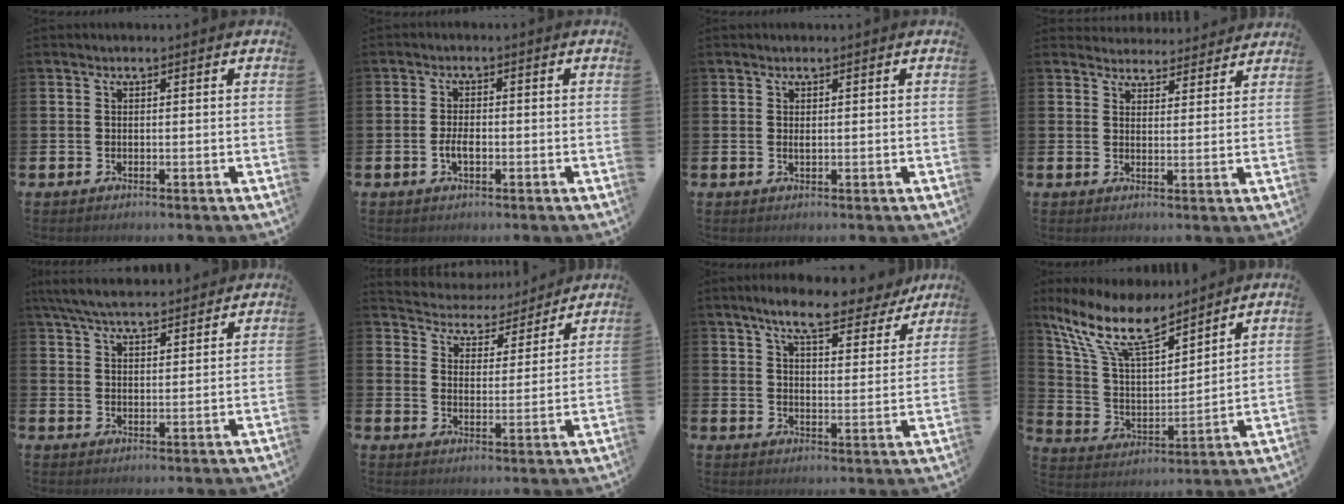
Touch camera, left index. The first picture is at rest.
{"total": 2.5, "force": [-0.6, 1.1, 2.1], "torque": [-0.040, 0.002, -0.012]}
{"total": 0.5, "force": [0.2, 0.1, 0.5], "torque": [-0.009, 0.000, 0.004]}
{"total": 4.0, "force": [3.9, 1.0, -0.3], "torque": [0.001, -0.027, 0.069]}
{"total": 6.2, "force": [5.9, 1.0, 1.7], "torque": [-0.058, -0.020, 0.109]}
{"total": 4.9, "force": [4.6, 1.5, -0.1], "torque": [-0.024, -0.044, 0.076]}
{"total": 8.4, "force": [7.3, 1.9, 3.7], "torque": [-0.078, -0.031, 0.124]}
{"total": 11.3, "force": [9.3, 3.1, 5.7], "torque": [-0.155, -0.045, 0.166]}